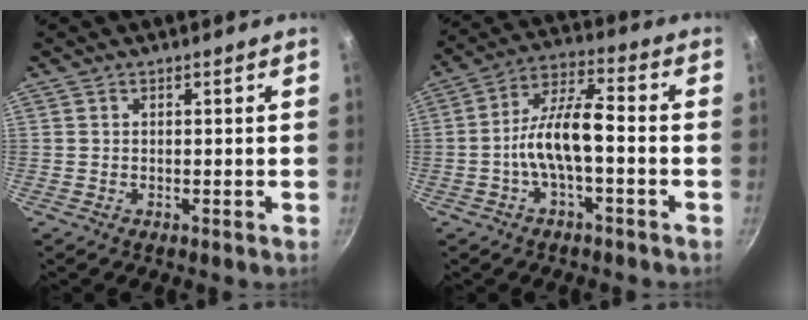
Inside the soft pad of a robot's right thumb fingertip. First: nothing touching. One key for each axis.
{"total": 10.1, "fx": -2.4, "fy": 3.5, "fz": 9.1, "tx": -0.169, "ty": 0.042, "tz": -0.054}